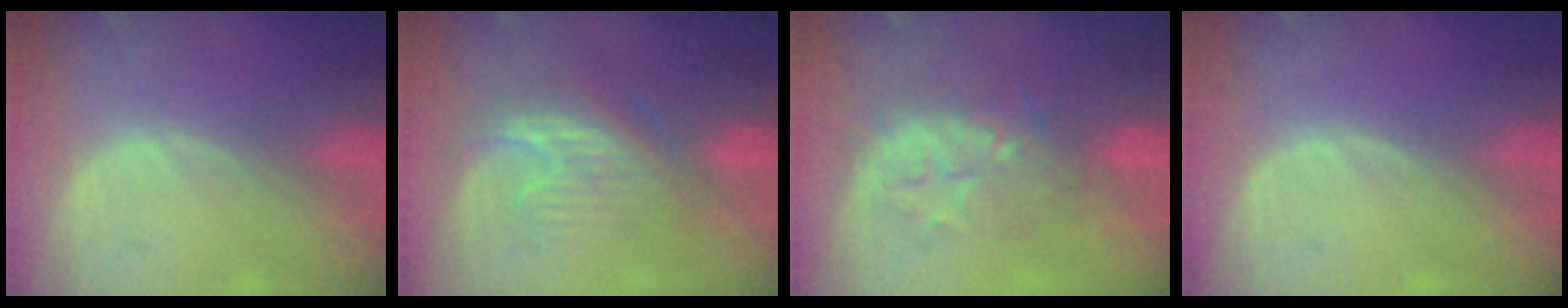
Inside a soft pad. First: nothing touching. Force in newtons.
{"total": 7.6, "press": 7.1, "slide": 2.7}
{"total": 7.8, "press": 7.5, "slide": 2.1}
{"total": 0.0}